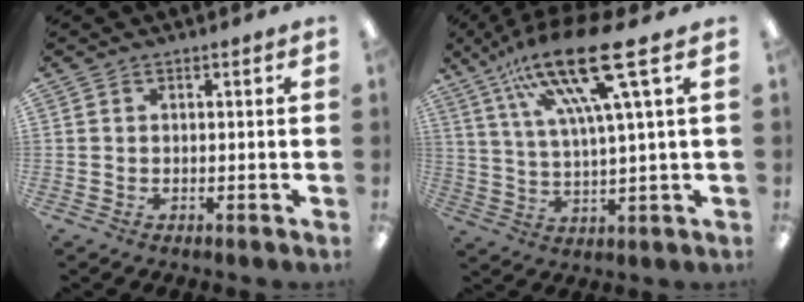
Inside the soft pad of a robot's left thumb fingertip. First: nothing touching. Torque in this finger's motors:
{"motor_torque": [0.06, 0.51, 2.05, -0.72, 0.13]}